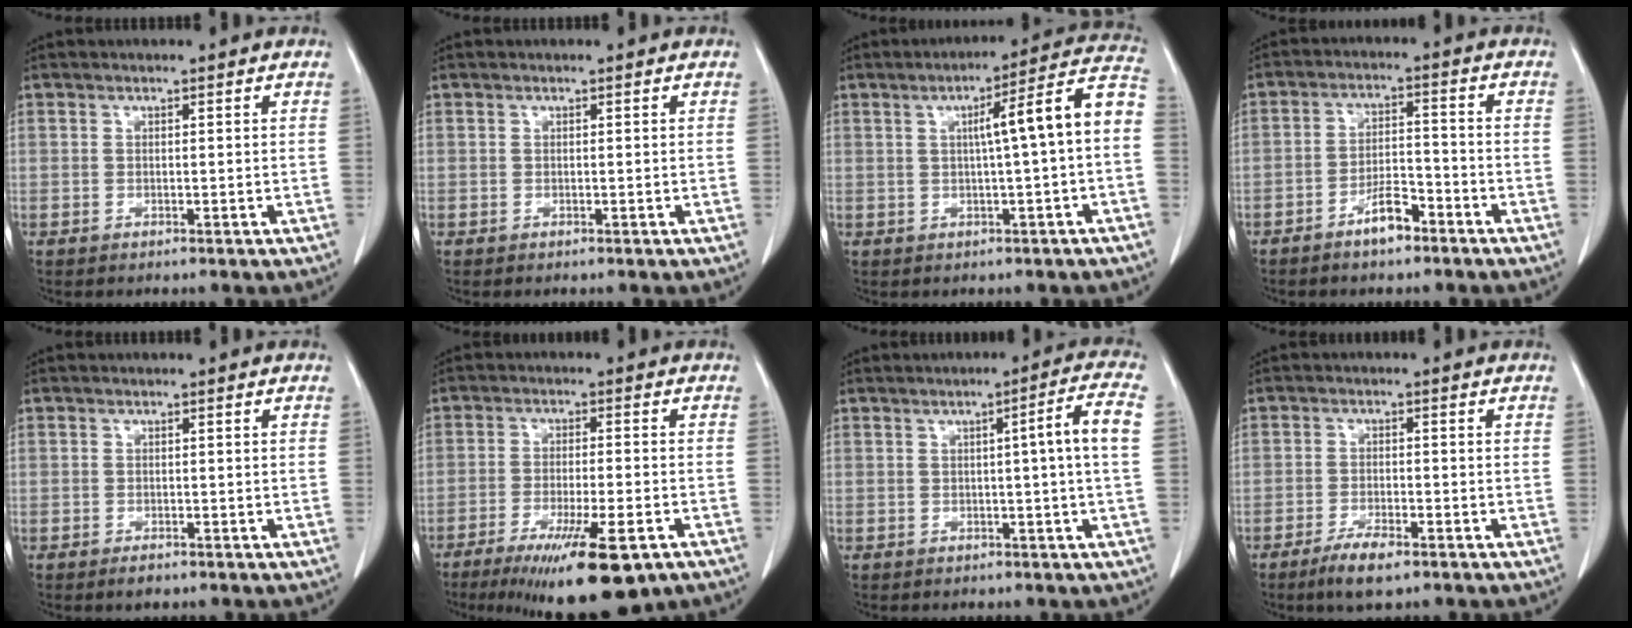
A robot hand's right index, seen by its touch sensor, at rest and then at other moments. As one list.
[{"total": 0.0}, {"total": 10.4, "force": [0.2, -0.3, 10.4], "torque": [-0.140, 0.030, -0.002]}, {"total": 5.2, "force": [-3.6, 1.6, 3.4], "torque": [-0.061, 0.010, -0.060]}, {"total": 1.4, "force": [-1.0, 0.9, 0.6], "torque": [-0.010, 0.001, -0.012]}, {"total": 14.4, "force": [-9.0, 2.3, 10.9], "torque": [-0.153, -0.031, -0.134]}, {"total": 5.9, "force": [0.3, -1.2, 5.7], "torque": [-0.078, 0.005, 0.005]}, {"total": 4.8, "force": [-3.3, 1.1, 3.3], "torque": [-0.066, -0.005, -0.055]}]